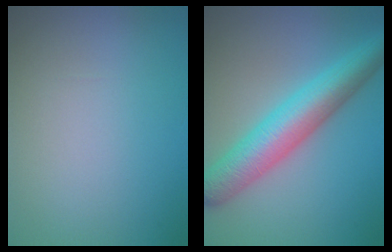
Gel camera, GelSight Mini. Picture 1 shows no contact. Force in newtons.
{"total": 7.1, "press": 7.1, "slide": 0.2}